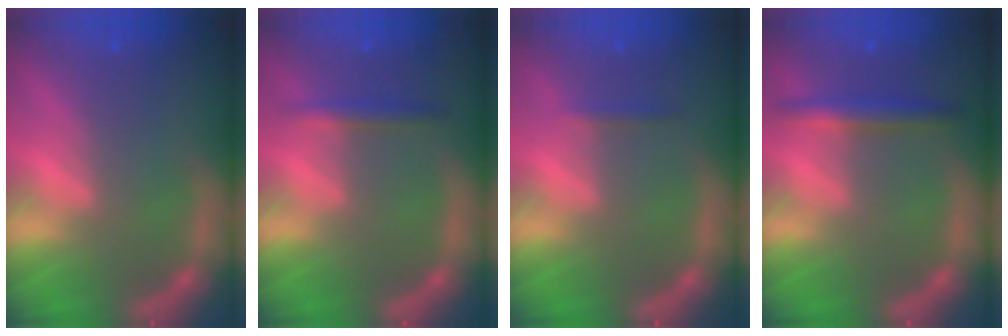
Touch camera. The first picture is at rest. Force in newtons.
{"total": 1.9}
{"total": 0.9}
{"total": 3.0}